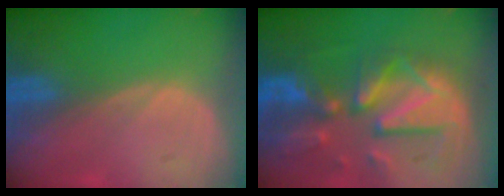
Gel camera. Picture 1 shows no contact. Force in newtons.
{"total": 12.3, "press": 10.6, "slide": 6.2}